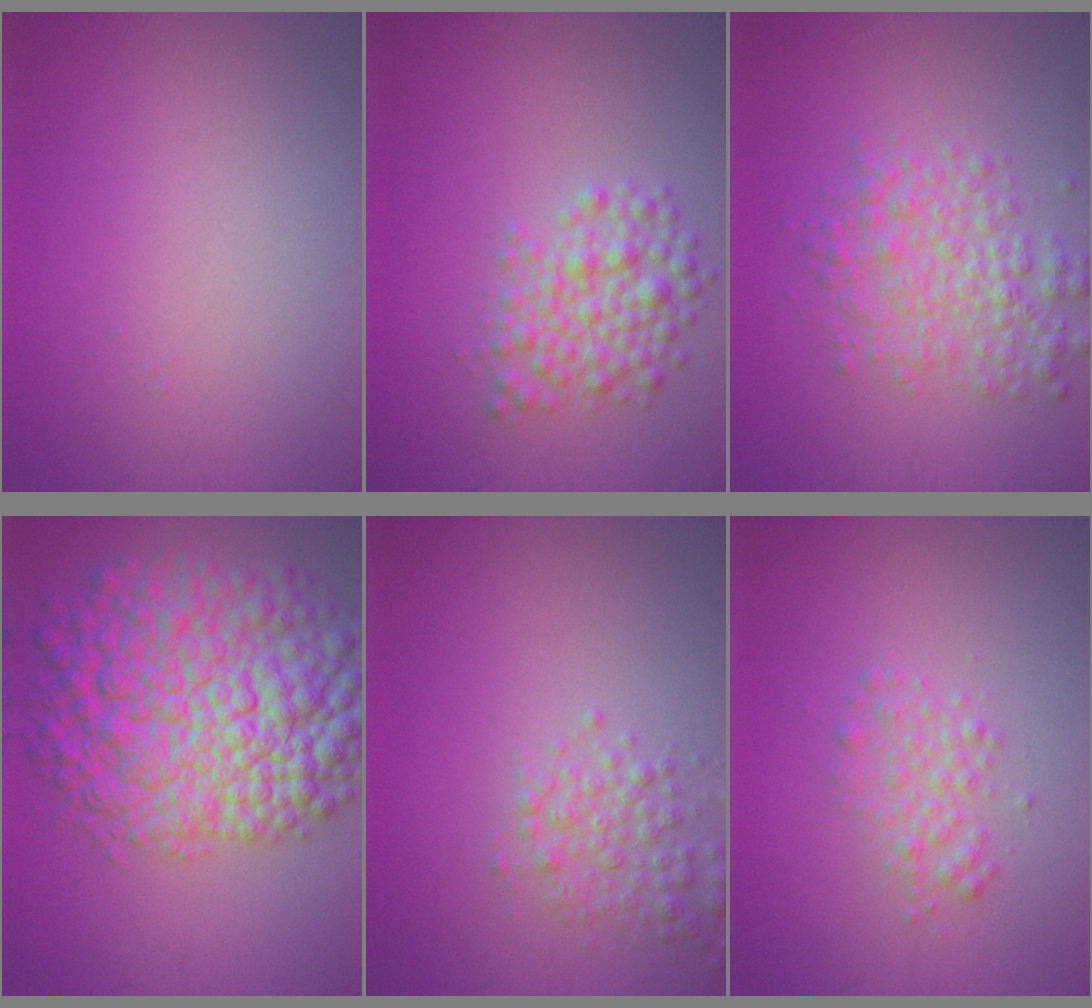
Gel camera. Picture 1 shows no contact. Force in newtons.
{"total": 4.0, "press": 4.0, "slide": 0.1}
{"total": 4.2, "press": 4.2, "slide": 0.1}
{"total": 12.8, "press": 12.8, "slide": 0.4}
{"total": 2.7, "press": 2.7, "slide": 0.0}
{"total": 2.0, "press": 2.0, "slide": 0.0}